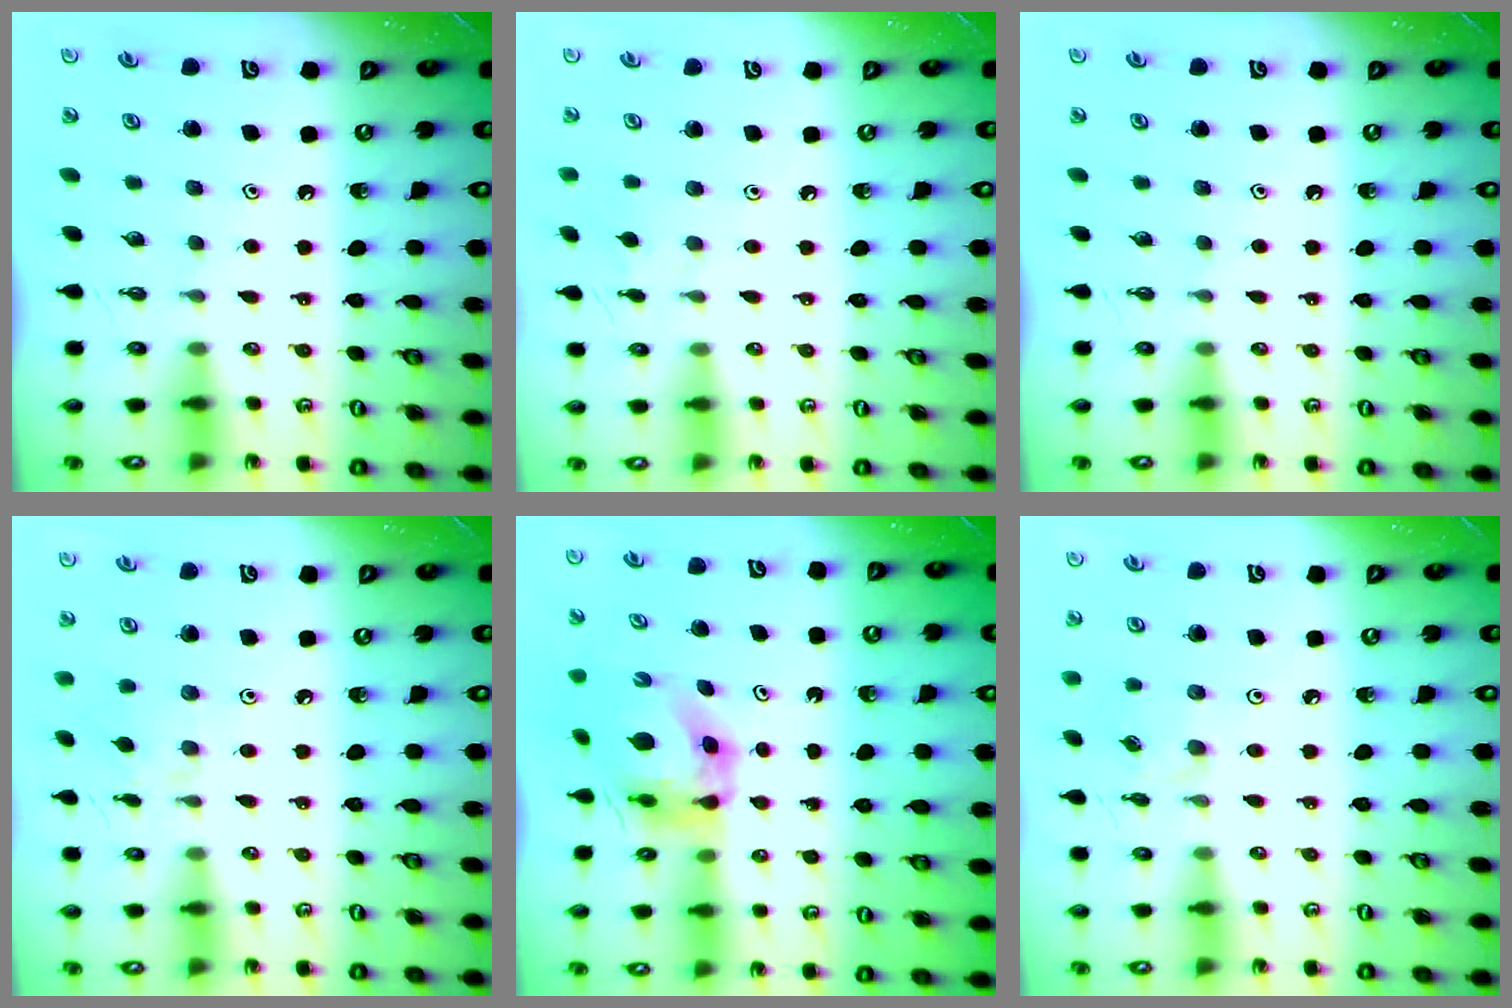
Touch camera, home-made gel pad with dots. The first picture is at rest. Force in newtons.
{"total": 2.8, "press": 2.8, "slide": 0.5}
{"total": 0.0}
{"total": 2.4, "press": 2.3, "slide": 0.5}
{"total": 6.1, "press": 6.1, "slide": 0.5}
{"total": 2.5, "press": 2.5, "slide": 0.3}